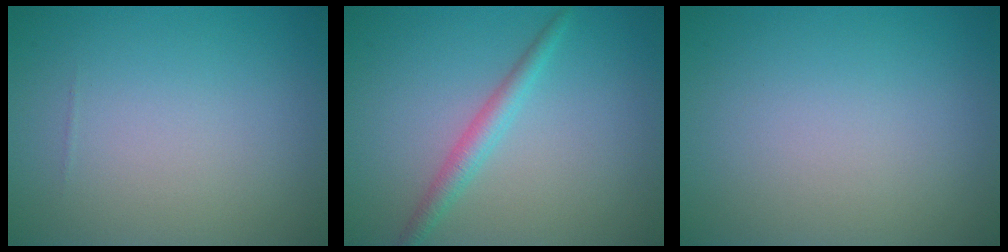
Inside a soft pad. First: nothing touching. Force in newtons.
{"total": 1.5, "press": 1.5, "slide": 0.1}
{"total": 0.0}